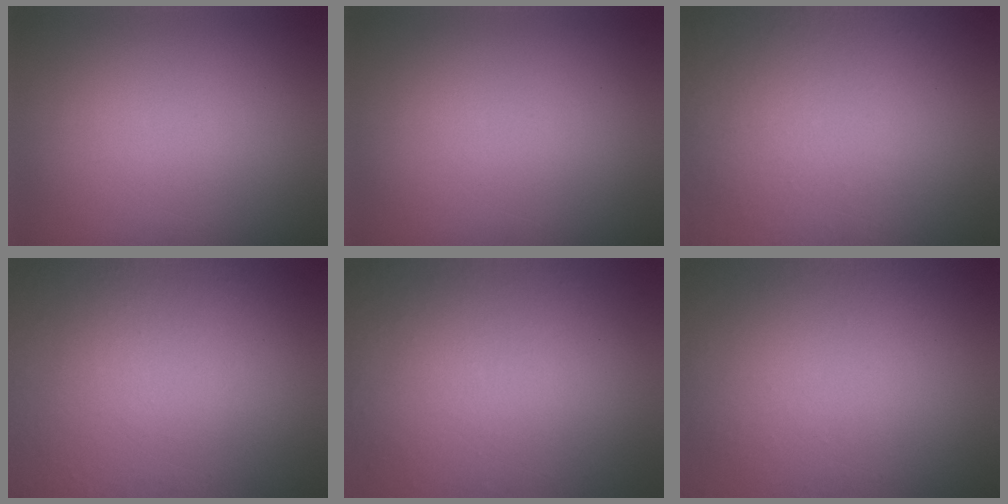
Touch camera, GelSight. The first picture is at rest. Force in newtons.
{"total": 0.0}
{"total": 7.1}
{"total": 8.4}
{"total": 8.3}
{"total": 1.2}